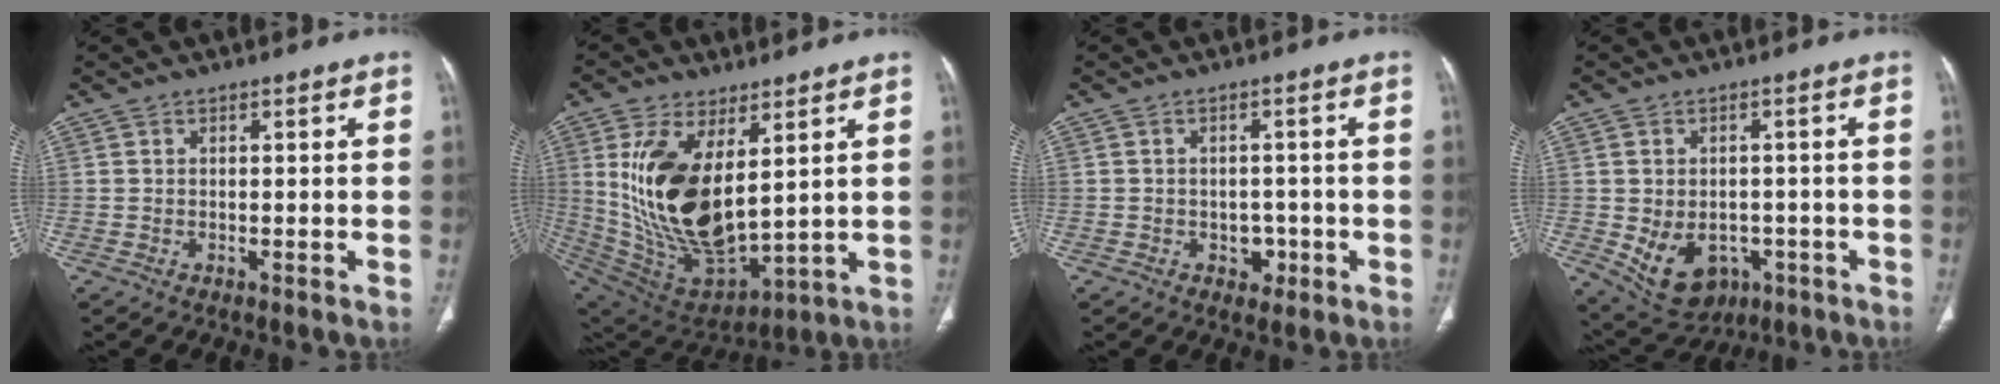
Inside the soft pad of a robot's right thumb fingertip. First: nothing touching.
{"total": 20.7, "force": [4.8, 10.2, 17.3], "torque": [-0.328, -0.033, 0.117]}
{"total": 3.2, "force": [-1.2, 2.6, 1.4], "torque": [0.000, 0.007, -0.013]}
{"total": 10.6, "force": [-3.4, 7.9, 6.2], "torque": [-0.087, 0.013, -0.029]}